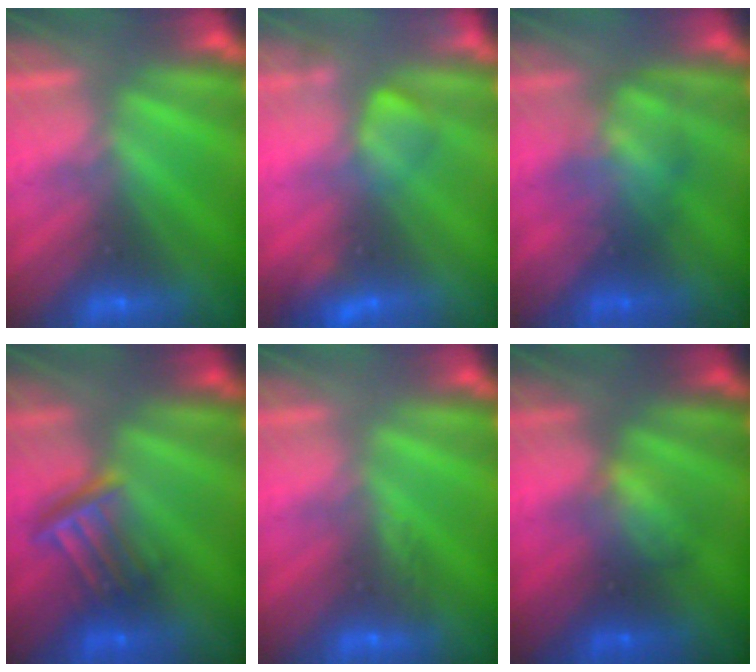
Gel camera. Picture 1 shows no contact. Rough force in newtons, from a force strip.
{"total": 2.4}
{"total": 3.8}
{"total": 3.4}
{"total": 2.8}
{"total": 2.2}